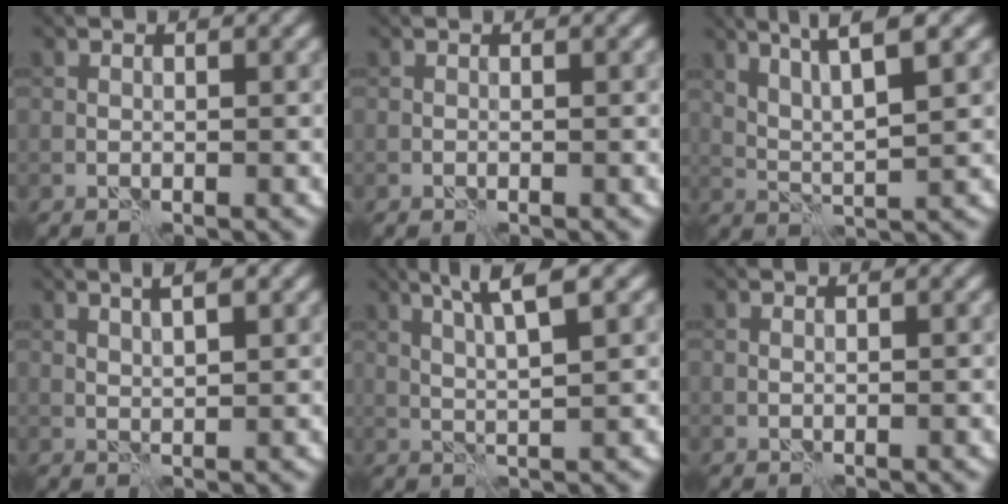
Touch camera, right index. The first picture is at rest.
{"total": 0.0}
{"total": 5.4, "force": [3.3, 0.8, 4.2], "torque": [-0.079, 0.005, 0.064]}
{"total": 2.8, "force": [1.6, 0.7, 2.2], "torque": [-0.026, 0.000, 0.021]}
{"total": 4.7, "force": [2.4, 0.5, 4.1], "torque": [-0.083, 0.007, 0.047]}
{"total": 0.0}